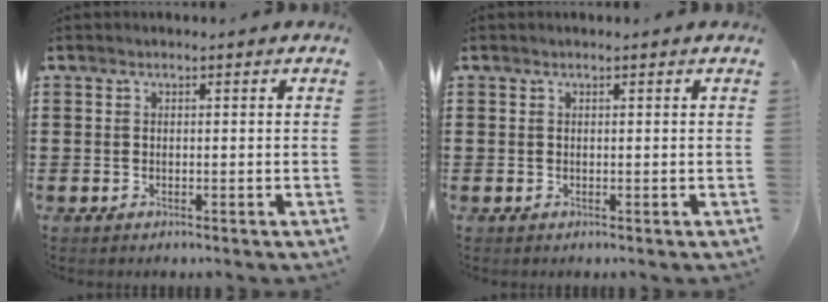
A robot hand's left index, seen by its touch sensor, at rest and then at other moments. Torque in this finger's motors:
{"motor_torque": [0.90, -0.17, -0.05, -0.01]}